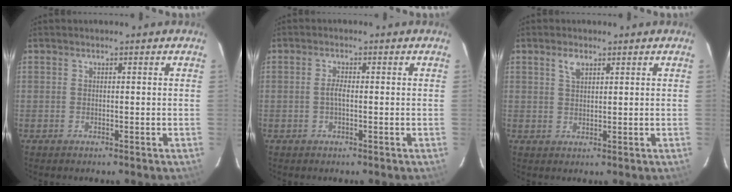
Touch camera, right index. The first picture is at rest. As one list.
[{"total": 1.7, "force": [-0.3, 0.5, 1.6], "torque": [-0.033, 0.004, -0.008]}, {"total": 2.5, "force": [1.5, 1.2, 1.6], "torque": [-0.029, 0.006, 0.028]}]